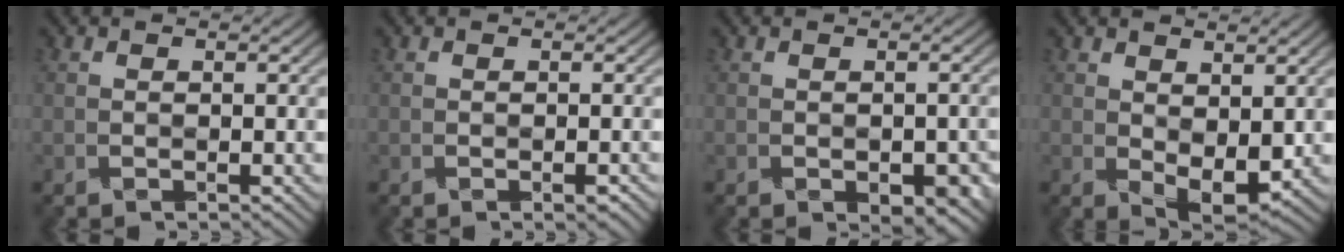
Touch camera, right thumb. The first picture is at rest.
{"total": 1.2, "force": [-0.7, 0.4, 0.8], "torque": [-0.012, -0.003, -0.008]}
{"total": 4.1, "force": [-1.6, 2.2, 3.0], "torque": [-0.041, -0.018, -0.016]}
{"total": 4.0, "force": [0.6, 2.1, 3.3], "torque": [-0.064, -0.009, 0.013]}